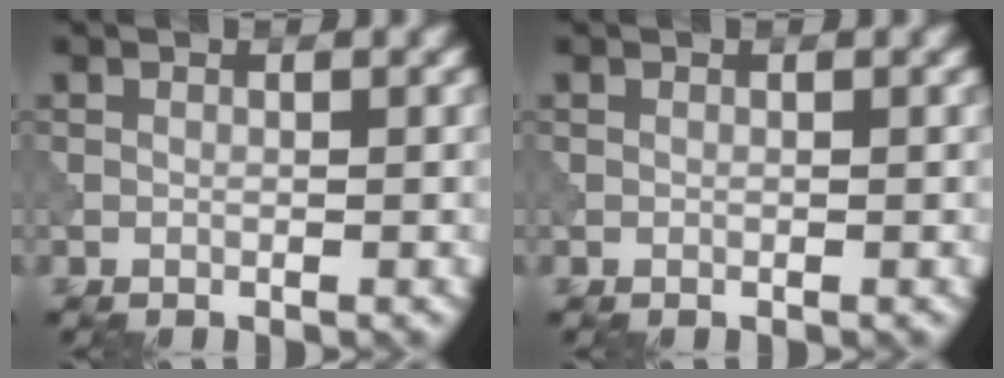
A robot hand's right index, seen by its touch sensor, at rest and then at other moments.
{"total": 0.0}